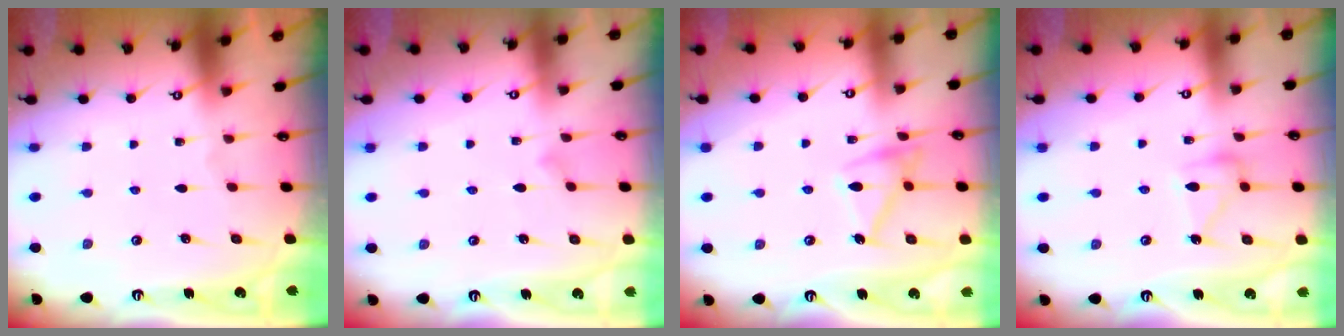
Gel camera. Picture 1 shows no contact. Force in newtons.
{"total": 6.8, "press": 6.8, "slide": 0.4}
{"total": 14.5, "press": 14.5, "slide": 0.7}
{"total": 12.0, "press": 11.9, "slide": 0.6}